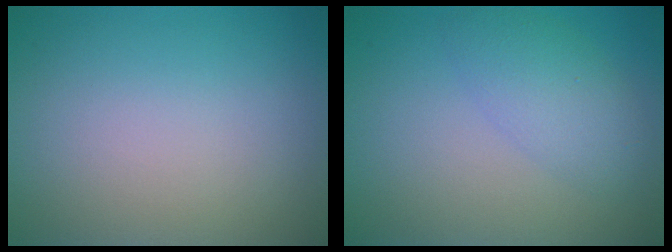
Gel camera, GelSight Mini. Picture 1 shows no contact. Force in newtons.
{"total": 3.2, "press": 3.2, "slide": 0.2}